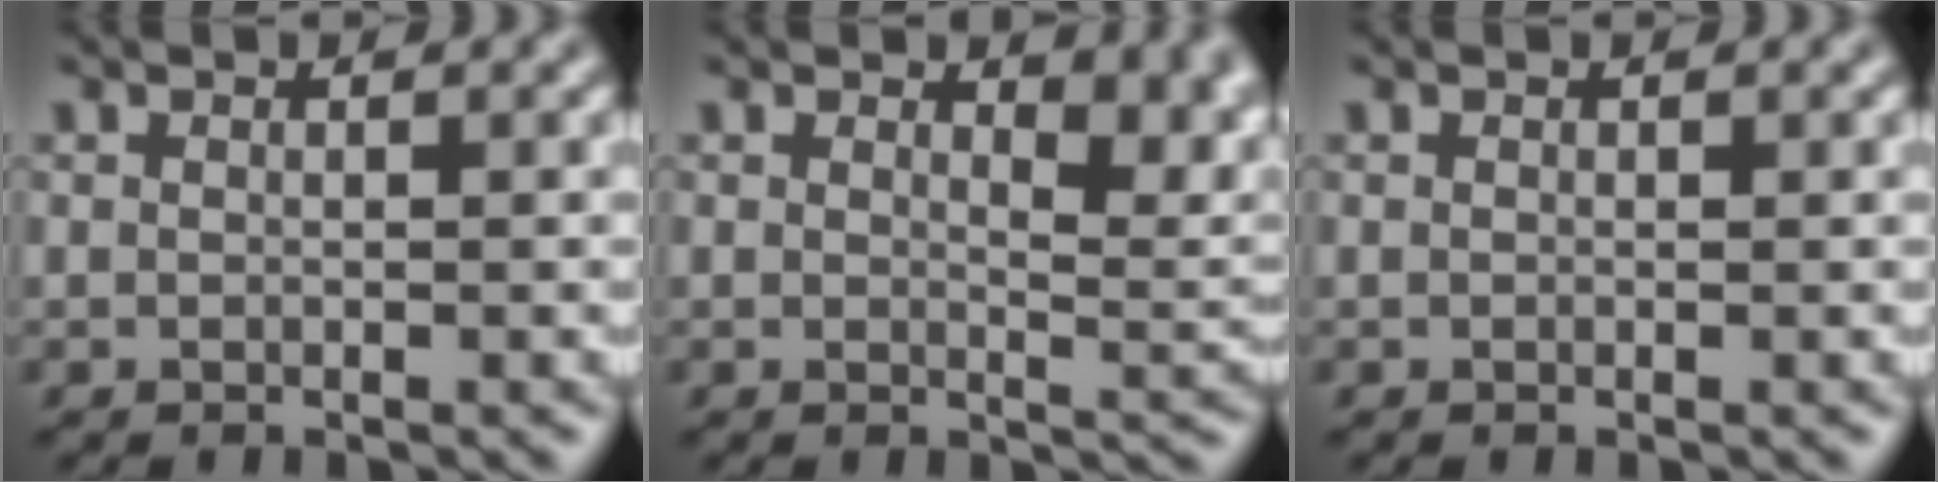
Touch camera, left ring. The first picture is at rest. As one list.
[{"total": 4.2, "force": [2.3, 1.9, 3.0], "torque": [-0.035, -0.008, 0.030]}, {"total": 0.0}]